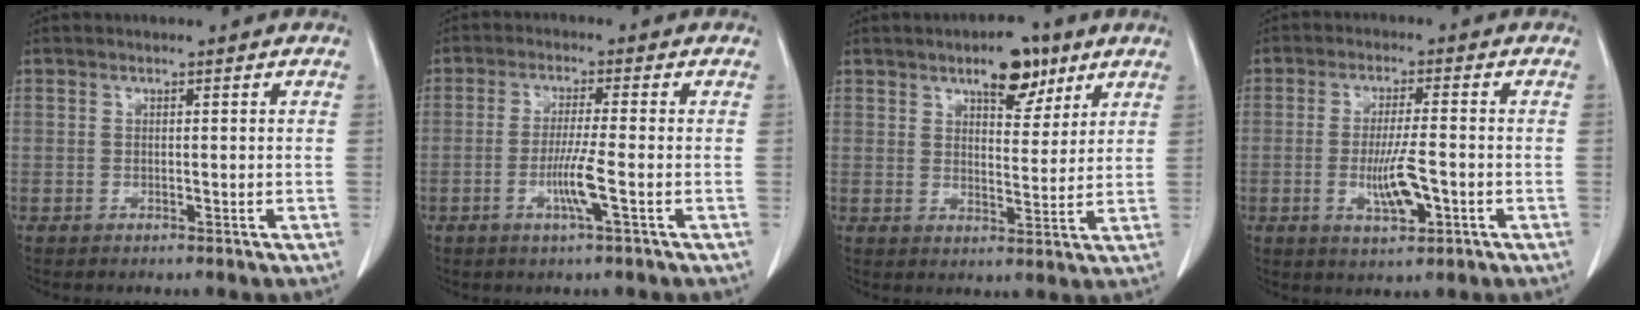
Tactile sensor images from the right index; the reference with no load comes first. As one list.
[{"total": 5.4, "force": [-1.8, -0.3, 5.1], "torque": [-0.098, -0.010, -0.035]}, {"total": 8.5, "force": [5.3, 3.4, 5.6], "torque": [-0.086, 0.004, 0.085]}, {"total": 7.1, "force": [-2.0, 1.6, 6.6], "torque": [-0.122, -0.006, -0.029]}]